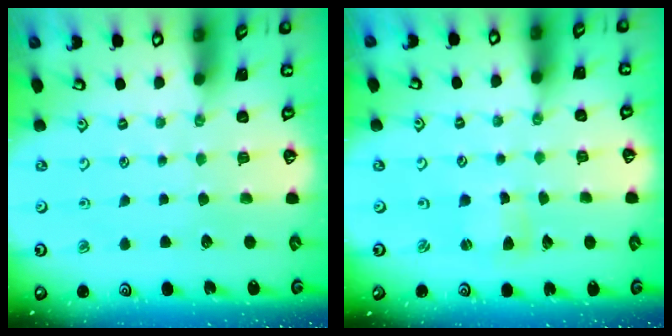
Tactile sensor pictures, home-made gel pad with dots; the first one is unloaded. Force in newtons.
{"total": 1.3, "press": 1.3, "slide": 0.1}